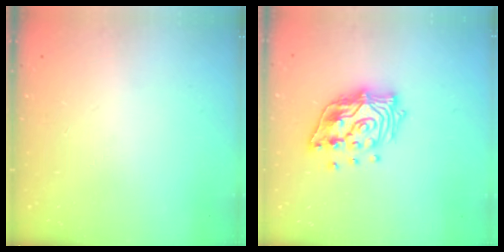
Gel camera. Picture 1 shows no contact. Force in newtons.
{"total": 15.7, "press": 15.6, "slide": 1.7}